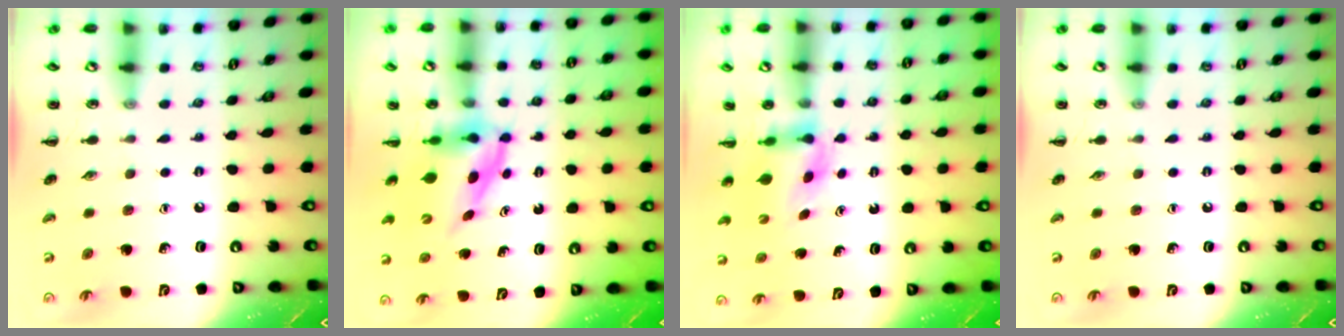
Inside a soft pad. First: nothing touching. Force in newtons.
{"total": 3.9, "press": 3.8, "slide": 0.8}
{"total": 3.1, "press": 3.1, "slide": 0.6}
{"total": 0.0}